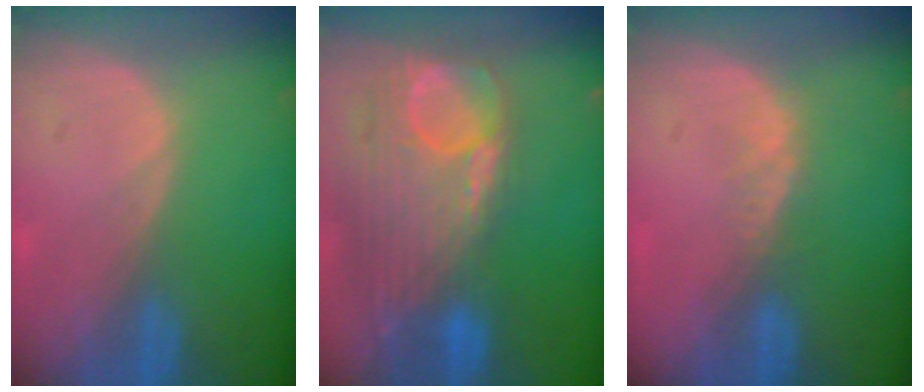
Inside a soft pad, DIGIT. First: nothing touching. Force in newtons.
{"total": 12.7, "press": 10.7, "slide": 6.8}
{"total": 2.1, "press": 1.5, "slide": 1.4}